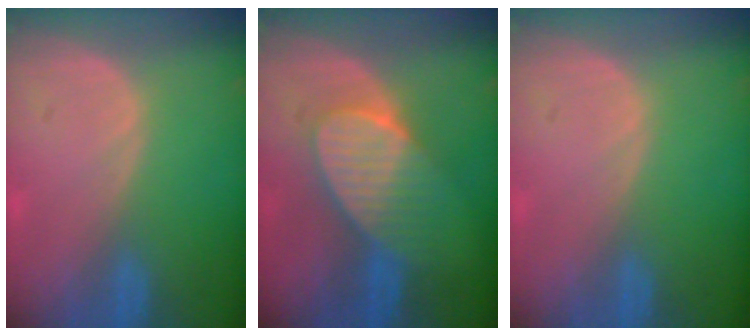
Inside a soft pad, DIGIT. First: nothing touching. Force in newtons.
{"total": 7.0, "press": 7.0, "slide": 0.4}
{"total": 0.0}